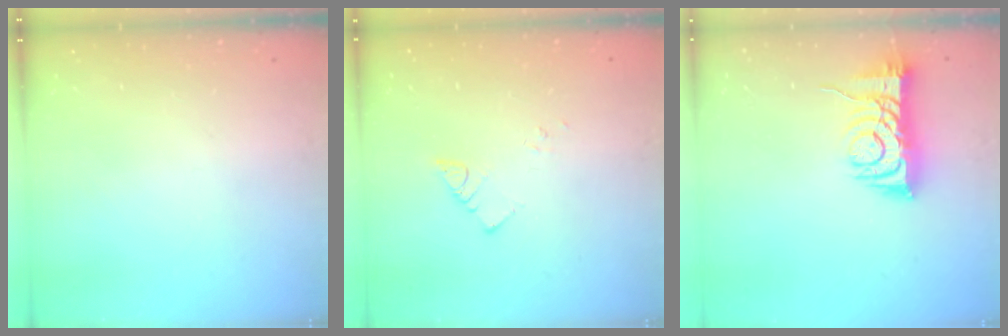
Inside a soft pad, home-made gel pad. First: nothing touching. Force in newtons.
{"total": 2.5, "press": 2.5, "slide": 0.3}
{"total": 7.6, "press": 7.5, "slide": 1.2}